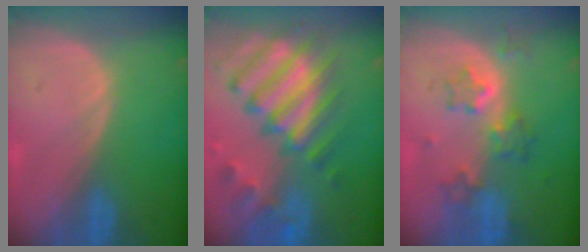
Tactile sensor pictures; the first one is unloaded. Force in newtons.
{"total": 12.4, "press": 10.7, "slide": 6.2}
{"total": 6.1, "press": 5.8, "slide": 1.8}